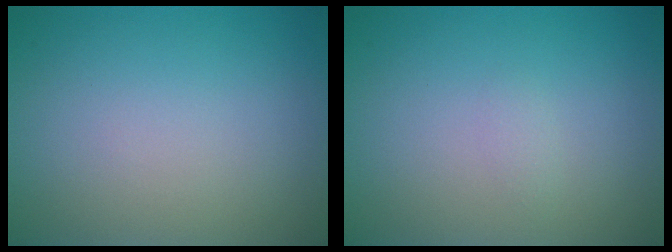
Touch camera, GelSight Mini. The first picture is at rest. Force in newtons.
{"total": 0.6, "press": 0.6, "slide": 0.0}